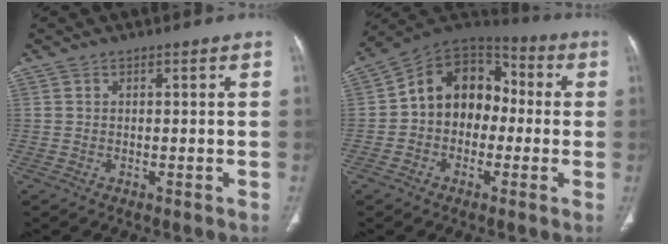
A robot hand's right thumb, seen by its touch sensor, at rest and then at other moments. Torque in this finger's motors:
{"motor_torque": [-0.49, 0.91, 0.28, 0.13, 0.09]}